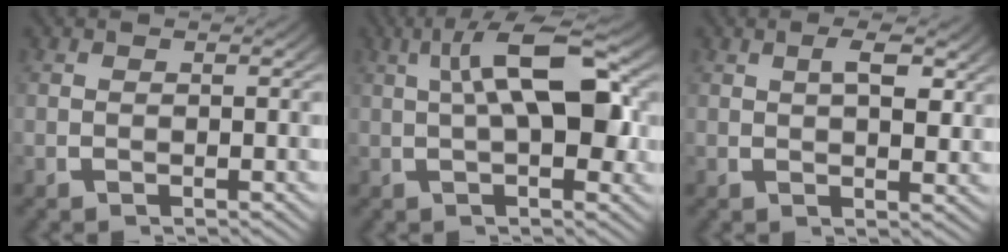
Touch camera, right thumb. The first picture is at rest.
{"total": 8.7, "force": [1.9, 3.4, 7.8], "torque": [-0.111, 0.011, 0.025]}
{"total": 2.6, "force": [1.1, 1.0, 2.2], "torque": [-0.025, -0.002, 0.019]}